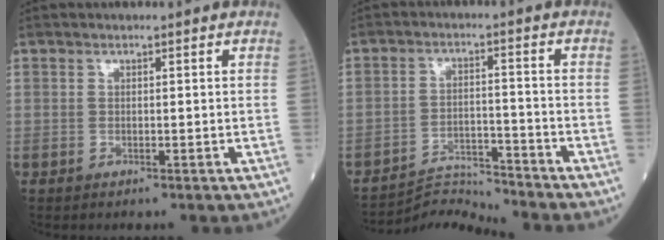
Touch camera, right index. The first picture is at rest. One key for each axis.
{"total": 6.8, "fx": -6.2, "fy": -1.6, "fz": -2.0, "tx": 0.029, "ty": 0.001, "tz": -0.111}